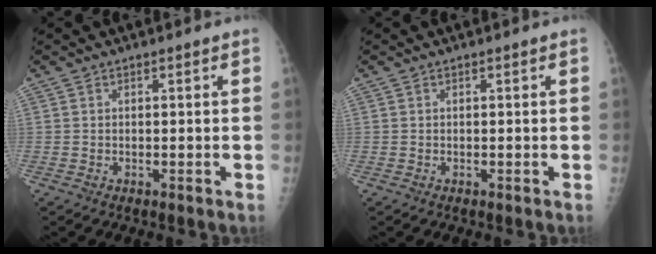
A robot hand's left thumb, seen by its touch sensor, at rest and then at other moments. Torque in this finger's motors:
{"motor_torque": [0.00, 0.00, 0.03, -0.03, 0.00]}